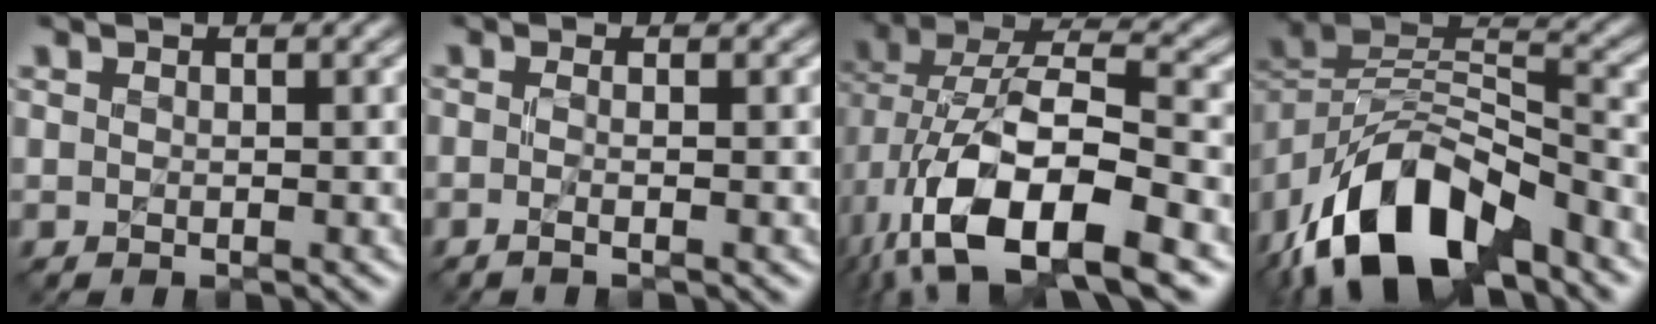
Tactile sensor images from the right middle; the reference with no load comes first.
{"total": 2.1, "force": [-0.2, 1.1, 1.8], "torque": [-0.014, -0.003, -0.020]}
{"total": 14.1, "force": [-4.7, 7.7, 10.8], "torque": [-0.223, -0.026, -0.068]}
{"total": 12.2, "force": [-7.8, 5.7, 7.5], "torque": [-0.138, 0.005, -0.155]}